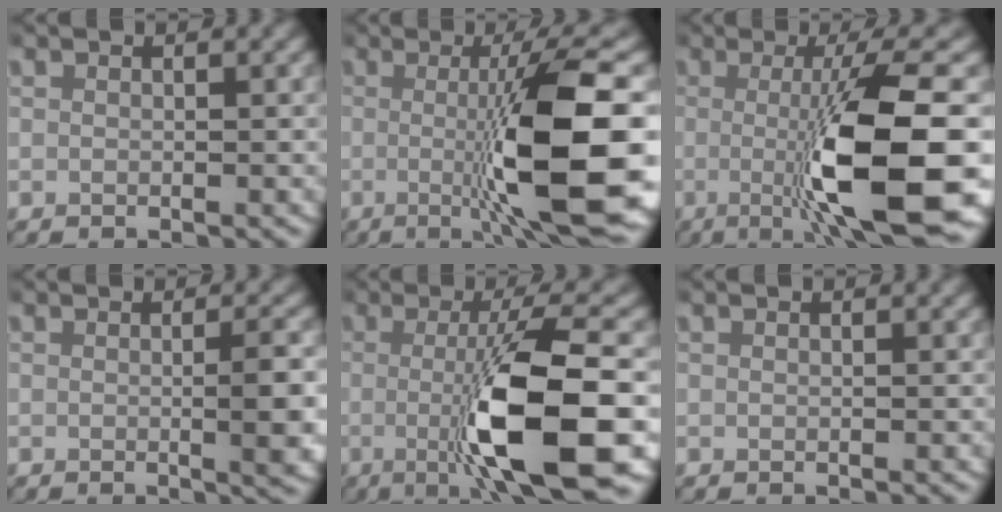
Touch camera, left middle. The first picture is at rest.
{"total": 10.9, "force": [-0.9, 1.4, 10.8], "torque": [-0.157, 0.000, -0.012]}
{"total": 10.8, "force": [-1.1, 1.5, 10.6], "torque": [-0.165, -0.003, -0.015]}
{"total": 3.1, "force": [-0.2, 0.2, 3.1], "torque": [-0.039, 0.002, -0.007]}
{"total": 9.7, "force": [-1.2, 1.3, 9.5], "torque": [-0.154, -0.002, -0.018]}
{"total": 0.0}